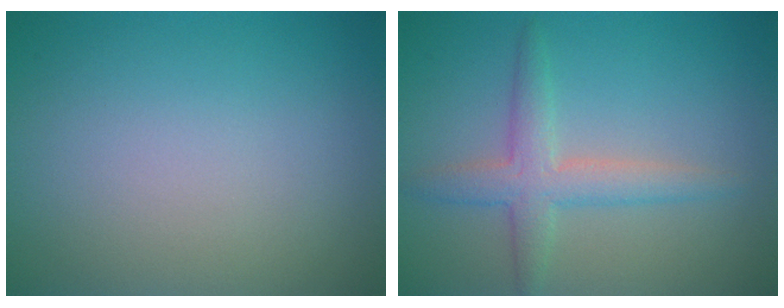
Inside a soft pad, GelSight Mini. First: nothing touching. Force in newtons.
{"total": 3.3, "press": 3.3, "slide": 0.1}